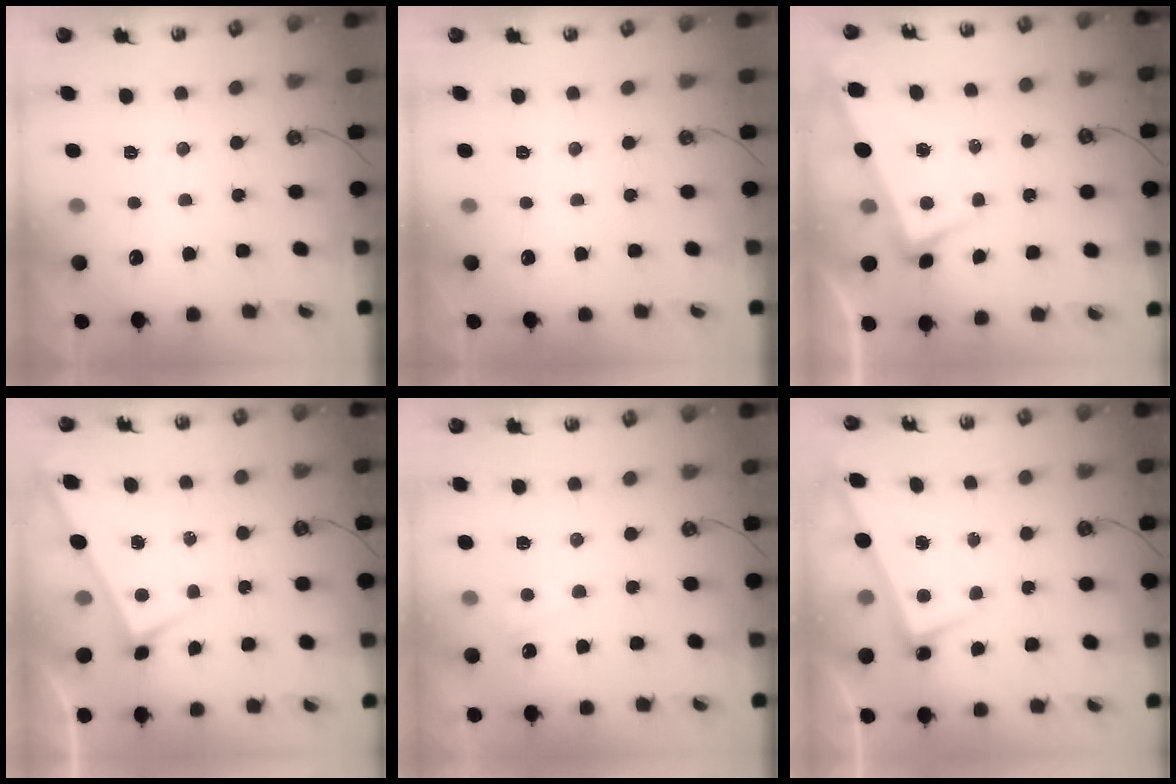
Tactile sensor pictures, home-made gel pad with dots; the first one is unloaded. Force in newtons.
{"total": 0.0}
{"total": 2.9, "press": 2.8, "slide": 0.8}
{"total": 3.1, "press": 3.1, "slide": 0.2}
{"total": 4.9, "press": 4.8, "slide": 0.3}
{"total": 2.7, "press": 2.6, "slide": 0.5}